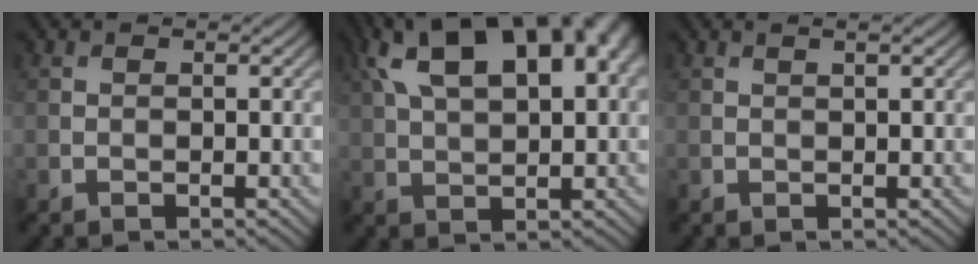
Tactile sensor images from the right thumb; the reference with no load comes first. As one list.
[{"total": 16.9, "force": [7.8, 8.1, 12.7], "torque": [-0.230, 0.055, 0.117]}, {"total": 0.9, "force": [0.6, -0.2, 0.6], "torque": [-0.011, 0.002, 0.012]}]